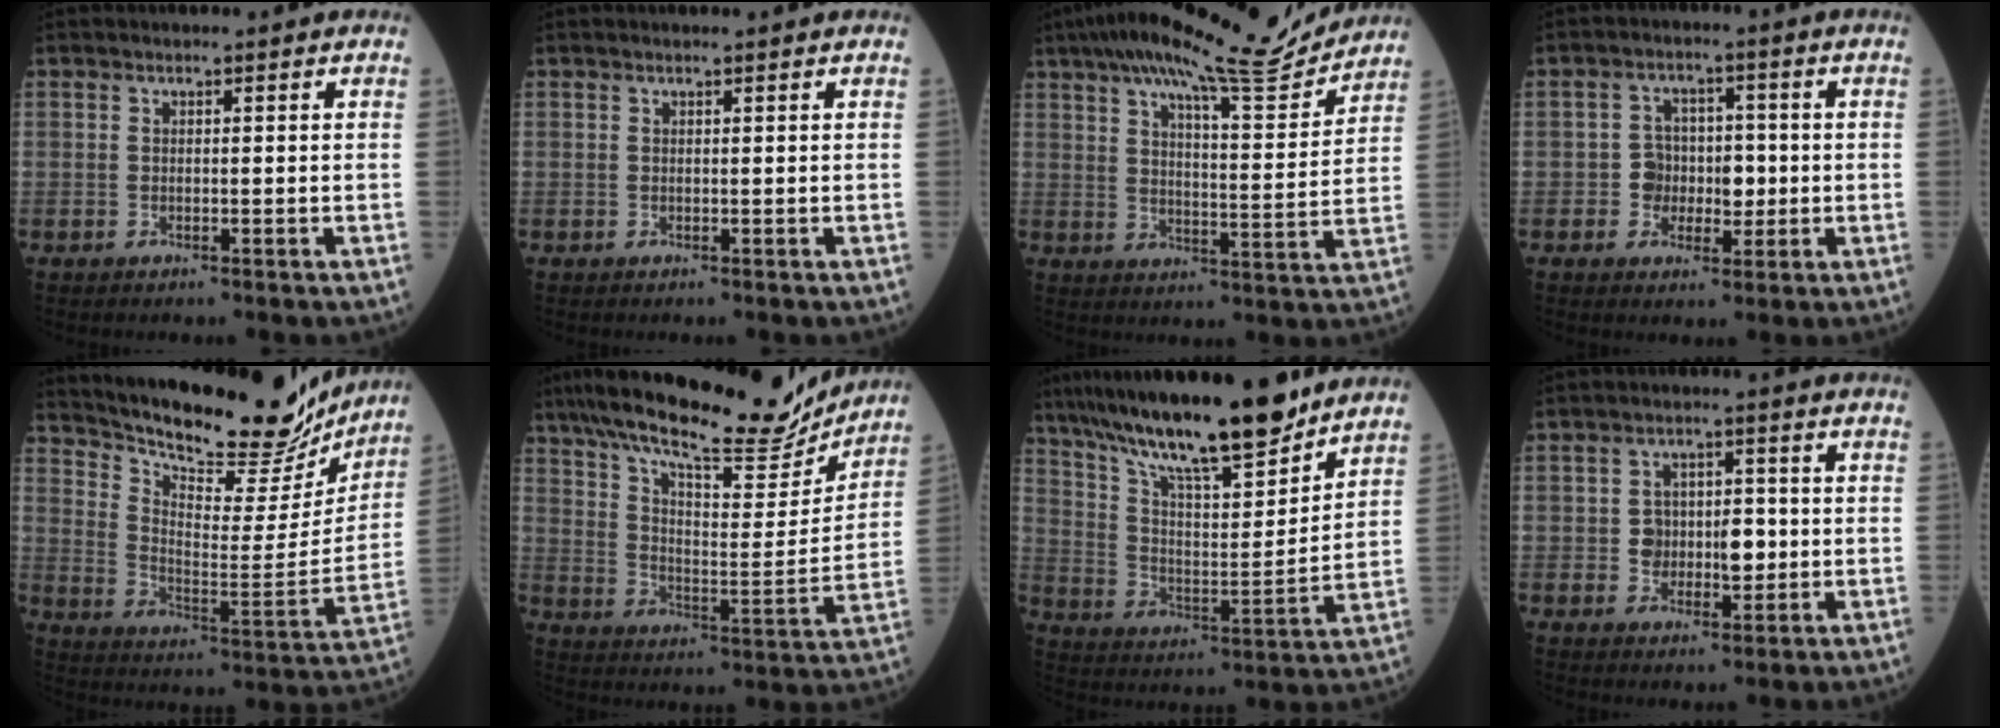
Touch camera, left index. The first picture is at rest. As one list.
[{"total": 0.7, "force": [0.6, -0.1, 0.4], "torque": [-0.009, 0.005, 0.013]}, {"total": 18.2, "force": [15.9, 1.7, 8.7], "torque": [-0.142, 0.006, 0.230]}, {"total": 5.1, "force": [-0.6, 4.4, 2.6], "torque": [-0.039, 0.013, -0.011]}, {"total": 22.7, "force": [20.6, 5.1, 8.2], "torque": [-0.141, -0.039, 0.294]}, {"total": 21.9, "force": [19.1, 4.0, 10.1], "torque": [-0.176, -0.001, 0.283]}, {"total": 20.1, "force": [16.3, 2.7, 11.5], "torque": [-0.195, 0.003, 0.281]}, {"total": 5.9, "force": [-0.4, 3.9, 4.4], "torque": [-0.068, 0.013, -0.002]}]